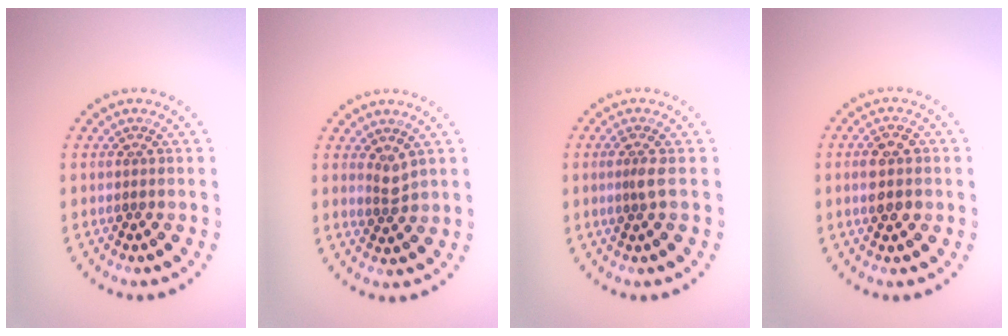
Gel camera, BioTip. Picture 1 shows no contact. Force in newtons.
{"total": 1.4, "press": 1.1, "slide": 0.9}
{"total": 1.4, "press": 1.1, "slide": 0.8}
{"total": 2.9, "press": 2.9, "slide": 0.0}